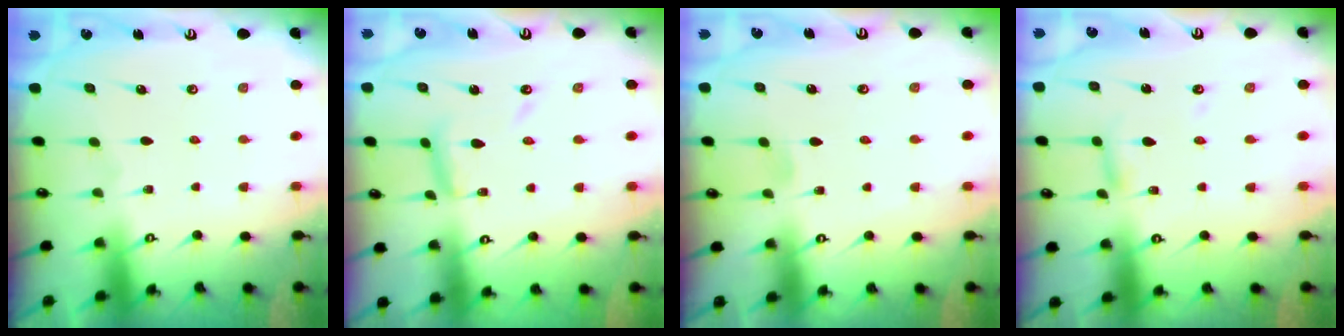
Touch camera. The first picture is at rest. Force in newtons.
{"total": 8.6, "press": 8.6, "slide": 0.6}
{"total": 2.8, "press": 2.8, "slide": 0.4}
{"total": 2.8, "press": 2.7, "slide": 0.3}